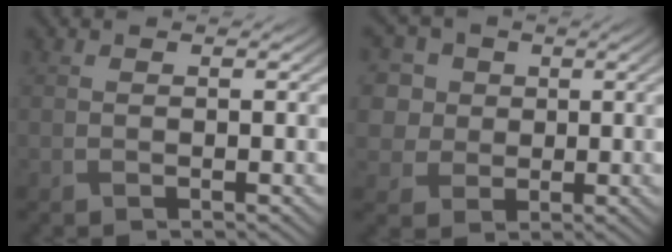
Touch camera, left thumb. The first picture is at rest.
{"total": 7.7, "force": [2.9, 6.5, 2.9], "torque": [-0.100, 0.014, 0.044]}